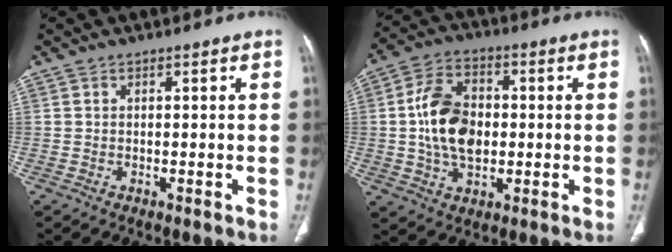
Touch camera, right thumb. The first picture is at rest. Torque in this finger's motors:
{"motor_torque": [0.52, 0.49, 1.33, -0.49, 0.42]}